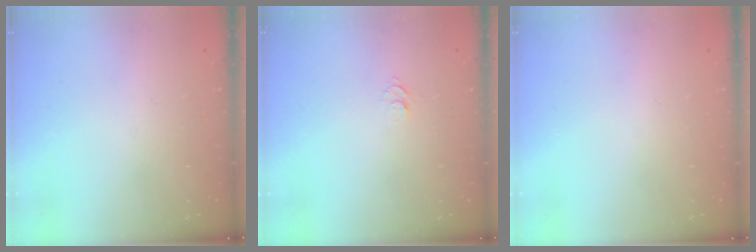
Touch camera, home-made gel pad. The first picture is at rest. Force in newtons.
{"total": 4.7, "press": 4.6, "slide": 0.5}
{"total": 0.0}